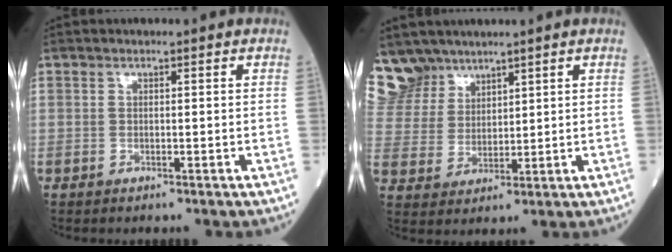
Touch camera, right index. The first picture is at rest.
{"total": 8.7, "force": [7.3, 4.8, 0.3], "torque": [-0.013, 0.012, 0.160]}